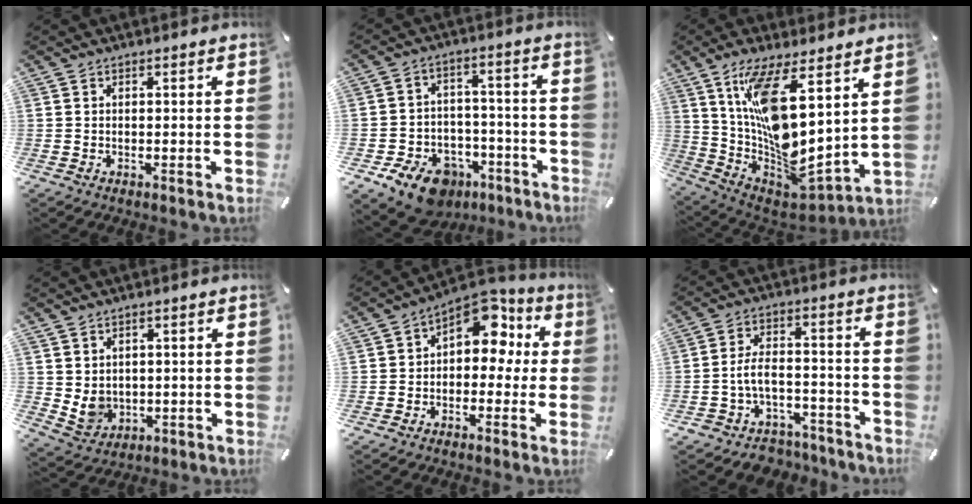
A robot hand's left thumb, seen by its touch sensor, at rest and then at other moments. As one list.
[{"total": 11.4, "force": [-7.4, 7.4, 4.5], "torque": [-0.071, 0.064, -0.125]}, {"total": 15.7, "force": [6.0, 4.8, 13.7], "torque": [-0.241, -0.083, 0.098]}, {"total": 5.5, "force": [1.9, 5.0, 1.5], "torque": [-0.035, -0.014, 0.037]}, {"total": 10.8, "force": [4.4, 7.3, 6.7], "torque": [-0.087, -0.030, 0.077]}, {"total": 7.7, "force": [-3.5, 5.2, 4.5], "torque": [-0.096, 0.014, -0.066]}]